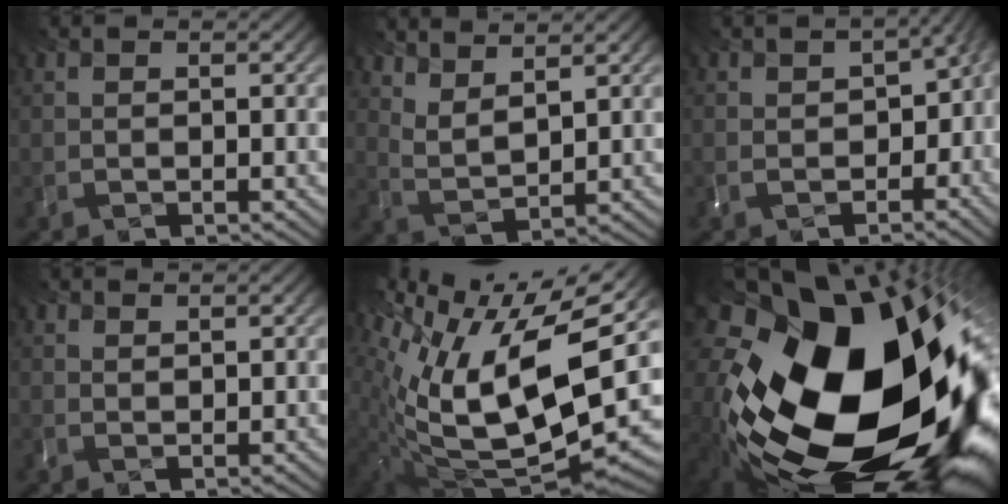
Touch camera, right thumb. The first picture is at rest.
{"total": 4.2, "force": [3.7, 0.8, 1.8], "torque": [-0.059, -0.017, 0.096]}
{"total": 8.3, "force": [-1.4, 5.5, 6.0], "torque": [-0.108, -0.020, 0.012]}
{"total": 1.0, "force": [0.9, -0.2, -0.3], "torque": [0.006, -0.009, 0.032]}
{"total": 17.1, "force": [1.4, 8.7, 14.7], "torque": [-0.301, -0.038, 0.066]}
{"total": 22.4, "force": [-4.4, 16.1, 15.0], "torque": [-0.274, -0.069, -0.048]}